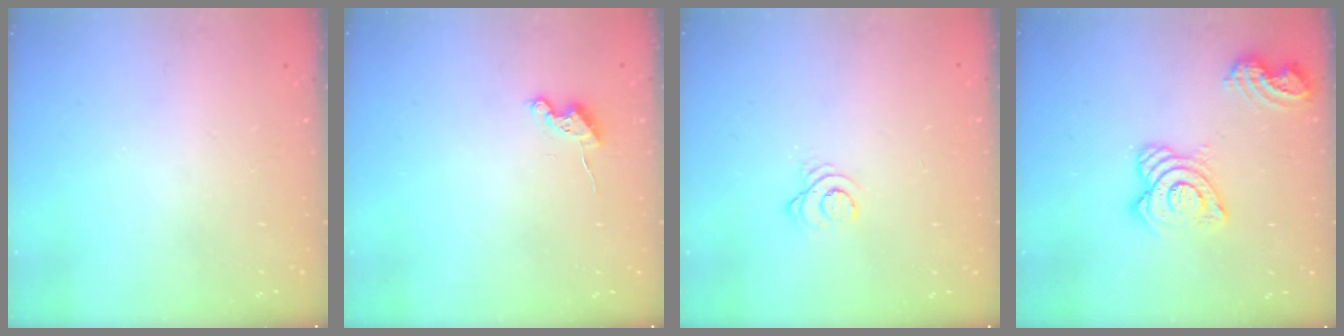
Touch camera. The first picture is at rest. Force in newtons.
{"total": 5.1, "press": 5.1, "slide": 0.6}
{"total": 3.1, "press": 3.1, "slide": 0.4}
{"total": 14.9, "press": 14.8, "slide": 1.6}